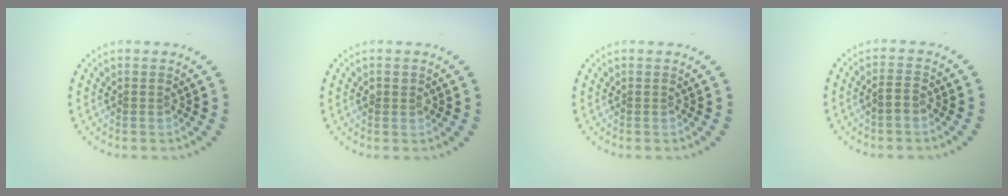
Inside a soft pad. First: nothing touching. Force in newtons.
{"total": 1.1, "press": 1.0, "slide": 0.3}
{"total": 0.0}
{"total": 1.3, "press": 1.1, "slide": 0.6}